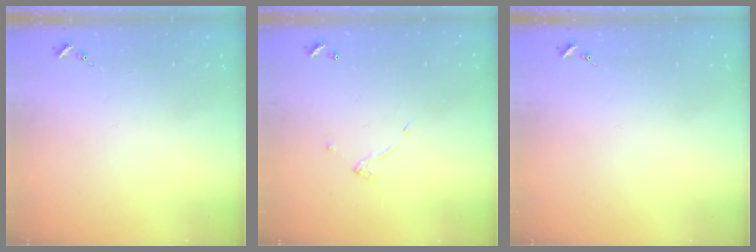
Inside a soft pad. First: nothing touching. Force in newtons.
{"total": 4.4, "press": 4.4, "slide": 0.2}
{"total": 0.0}